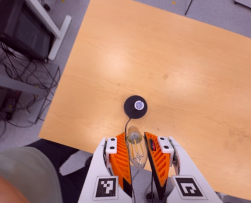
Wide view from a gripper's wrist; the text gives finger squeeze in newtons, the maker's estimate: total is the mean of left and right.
{"total": 19.2, "left": 21.4, "right": 17.0}